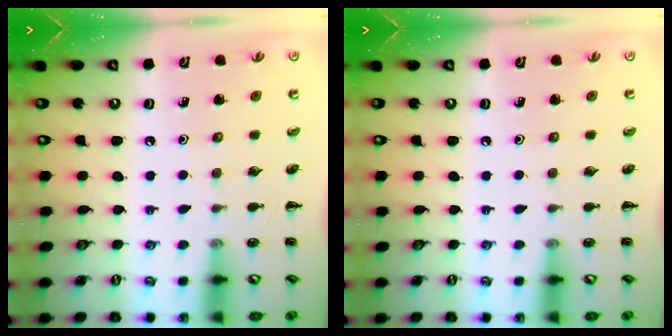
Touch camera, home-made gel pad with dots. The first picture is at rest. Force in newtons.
{"total": 0.0}